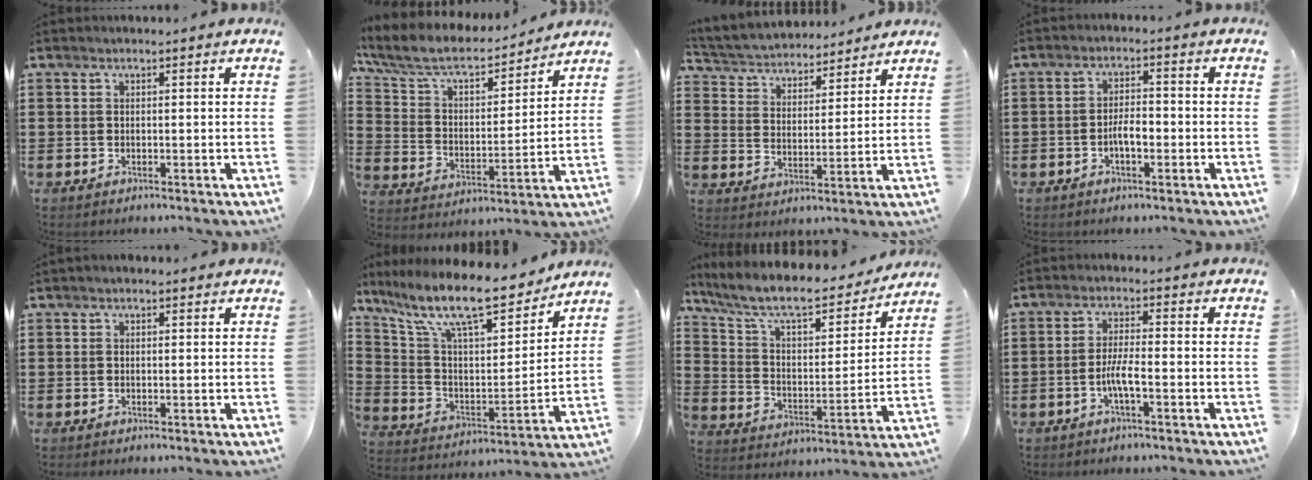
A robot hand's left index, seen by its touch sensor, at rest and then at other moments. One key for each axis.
{"total": 7.5, "fx": 6.4, "fy": 2.1, "fz": 3.1, "tx": -0.090, "ty": -0.040, "tz": 0.107}
{"total": 4.1, "fx": 4.1, "fy": 0.8, "fz": -0.2, "tx": -0.022, "ty": -0.027, "tz": 0.068}
{"total": 3.6, "fx": -1.2, "fy": 1.3, "fz": 3.1, "tx": -0.062, "ty": 0.005, "tz": -0.025}
{"total": 0.5, "fx": 0.3, "fy": 0.3, "fz": 0.3, "tx": -0.006, "ty": 0.004, "tz": 0.006}
{"total": 13.8, "fx": 11.2, "fy": 2.8, "fz": 7.5, "tx": -0.174, "ty": -0.068, "tz": 0.190}
{"total": 9.0, "fx": 7.9, "fy": 1.5, "fz": 4.0, "tx": -0.111, "ty": -0.052, "tz": 0.134}
{"total": 4.1, "fx": -1.5, "fy": 0.6, "fz": 3.7, "tx": -0.079, "ty": -0.003, "tz": -0.033}